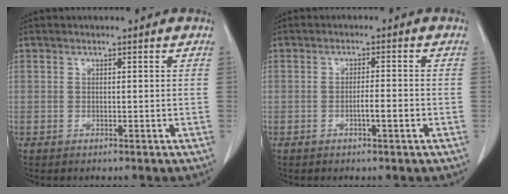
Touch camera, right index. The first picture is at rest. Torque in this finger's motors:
{"motor_torque": [0.36, -0.33, 0.20, 0.03]}